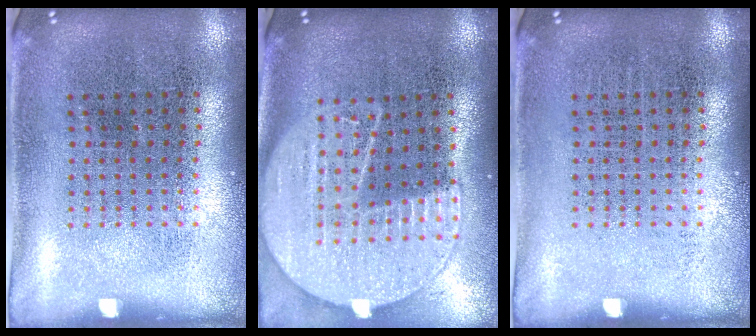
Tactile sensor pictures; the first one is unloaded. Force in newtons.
{"total": 2.1, "press": 1.8, "slide": 1.0}
{"total": 0.0}